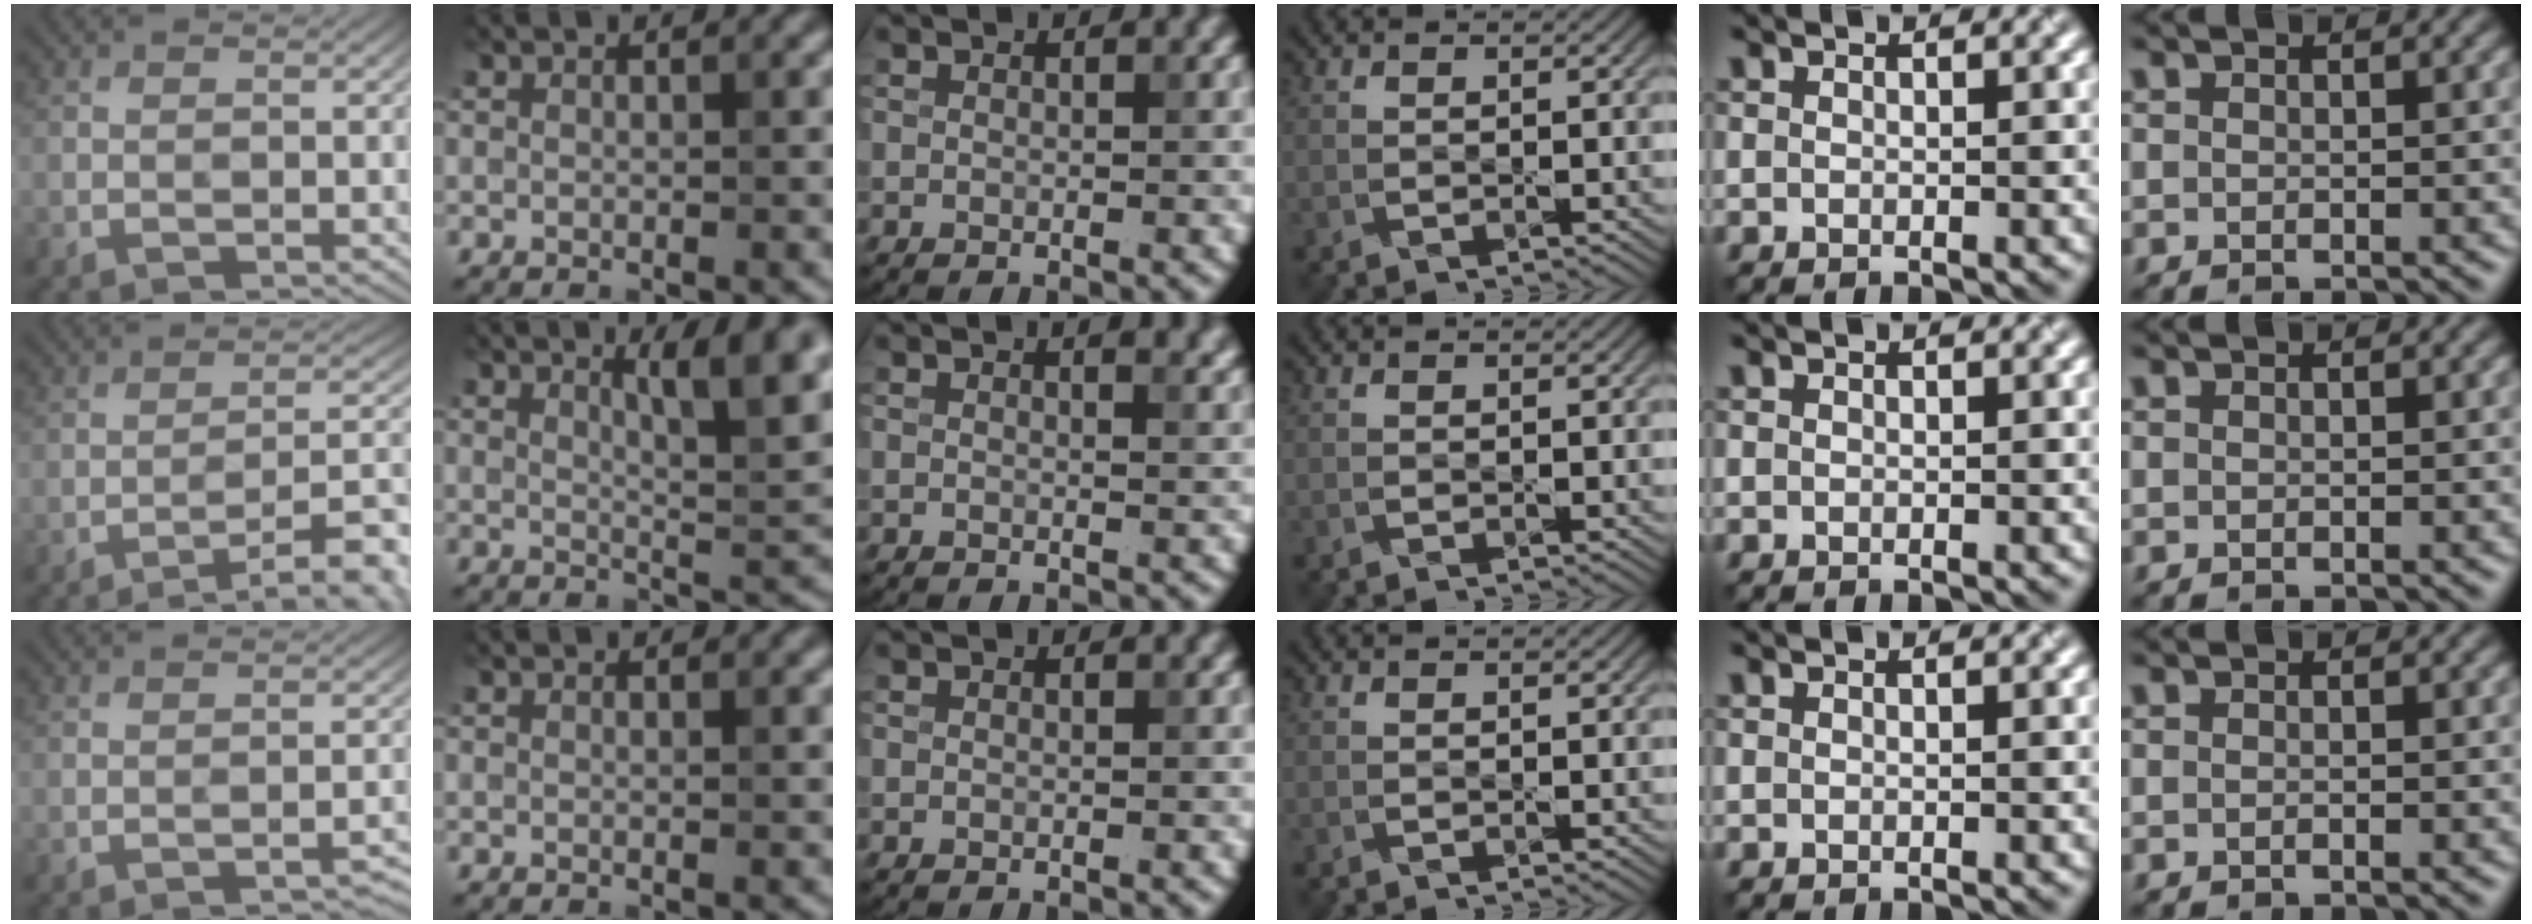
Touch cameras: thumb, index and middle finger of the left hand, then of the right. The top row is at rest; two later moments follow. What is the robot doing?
{"motion": "press", "object": "syringe"}